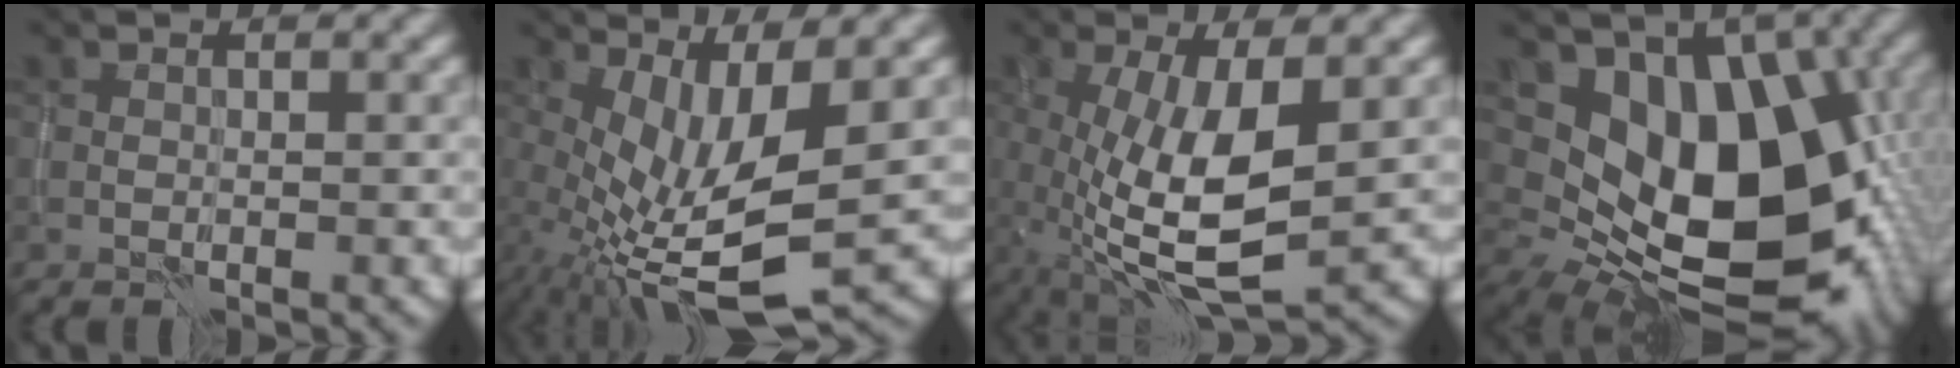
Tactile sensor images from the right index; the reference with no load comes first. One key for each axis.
{"total": 9.9, "fx": -1.1, "fy": 3.3, "fz": 9.3, "tx": -0.176, "ty": -0.016, "tz": -0.013}
{"total": 9.3, "fx": -0.7, "fy": 3.3, "fz": 8.7, "tx": -0.182, "ty": -0.017, "tz": -0.012}
{"total": 15.2, "fx": 1.4, "fy": 9.8, "fz": 11.6, "tx": -0.160, "ty": -0.017, "tz": 0.027}